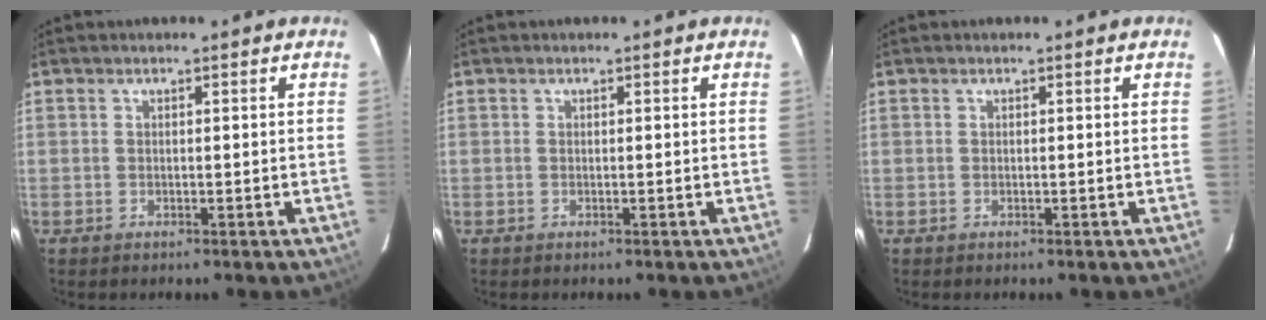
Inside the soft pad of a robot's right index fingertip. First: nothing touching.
{"total": 0.0}
{"total": 0.0}